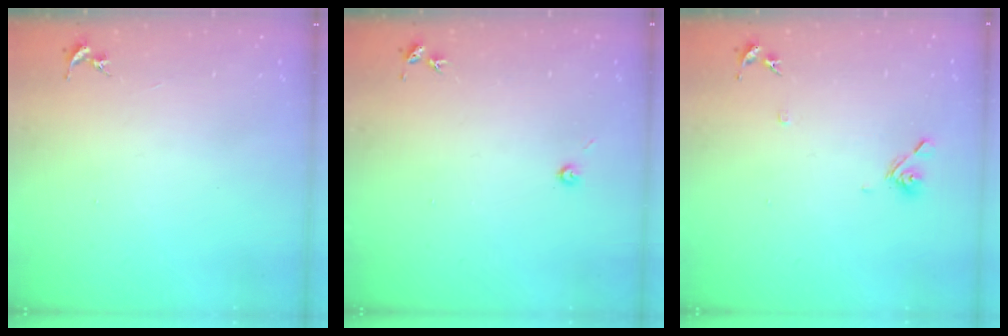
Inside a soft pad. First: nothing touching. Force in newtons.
{"total": 3.0, "press": 3.0, "slide": 0.3}
{"total": 7.5, "press": 7.3, "slide": 1.6}